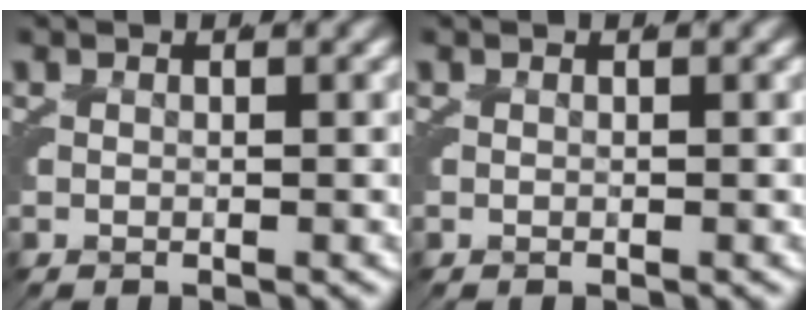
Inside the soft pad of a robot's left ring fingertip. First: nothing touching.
{"total": 0.0}